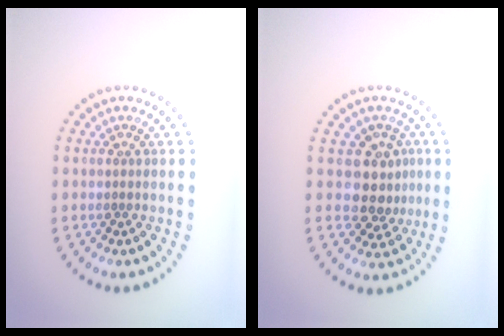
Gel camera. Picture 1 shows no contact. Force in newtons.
{"total": 3.5, "press": 3.1, "slide": 1.6}